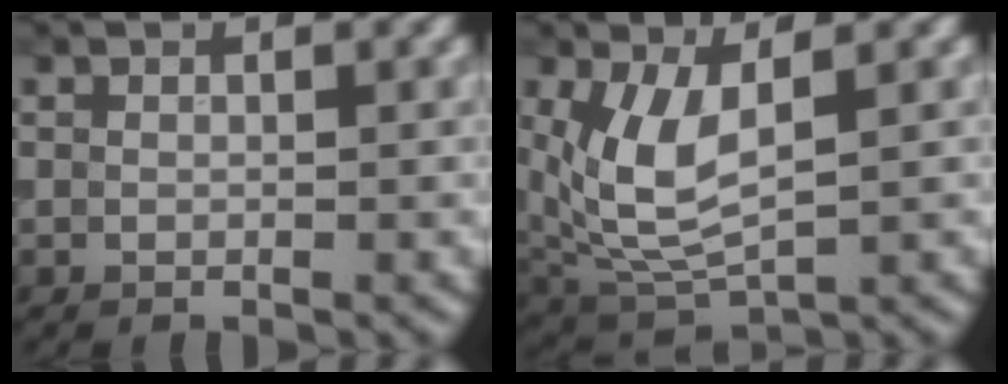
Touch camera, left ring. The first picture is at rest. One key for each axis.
{"total": 6.3, "fx": 1.2, "fy": 3.0, "fz": 5.3, "tx": -0.132, "ty": -0.007, "tz": 0.029}